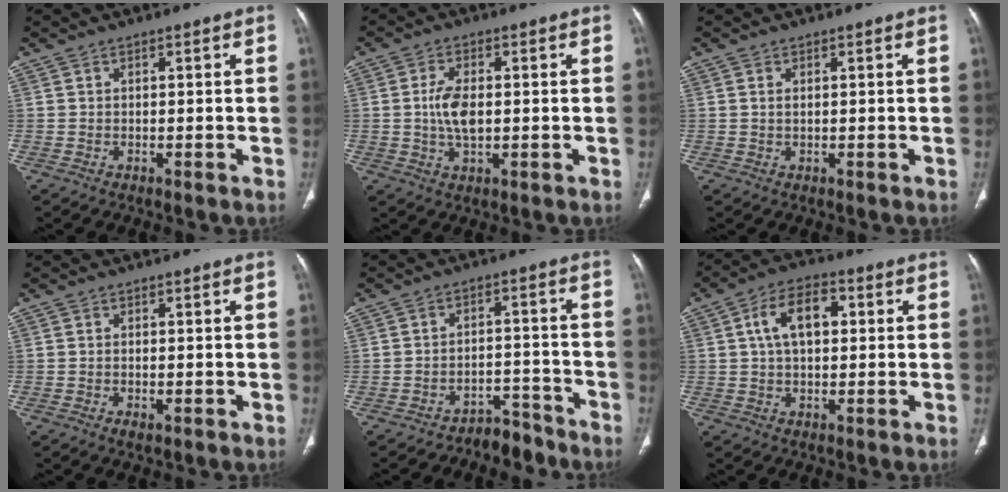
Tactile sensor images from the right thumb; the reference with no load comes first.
{"total": 5.7, "force": [0.1, 2.9, 4.9], "torque": [-0.100, 0.001, 0.002]}
{"total": 0.7, "force": [0.3, 0.3, 0.6], "torque": [-0.017, 0.004, 0.008]}
{"total": 1.4, "force": [-0.5, 0.7, 1.1], "torque": [-0.024, -0.004, -0.007]}
{"total": 5.5, "force": [-4.9, 2.5, 0.6], "torque": [0.004, 0.058, -0.073]}
{"total": 9.0, "force": [1.9, 5.3, 7.1], "torque": [-0.118, 0.018, 0.029]}